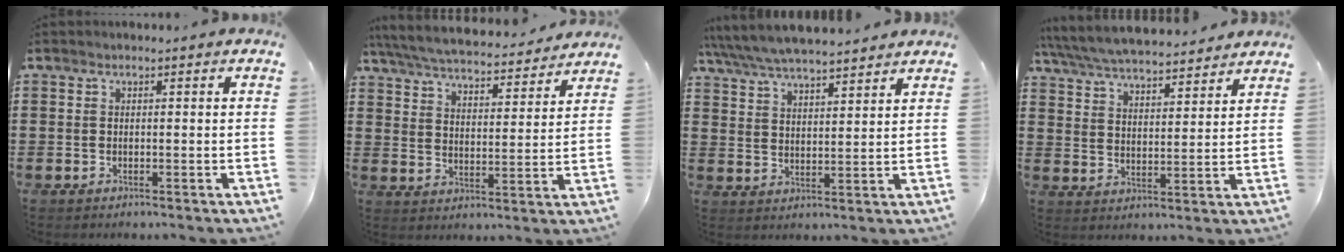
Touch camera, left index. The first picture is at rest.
{"total": 5.6, "force": [5.5, 0.1, 1.3], "torque": [-0.054, -0.038, 0.092]}
{"total": 5.9, "force": [5.6, 0.6, 1.7], "torque": [-0.056, -0.023, 0.100]}
{"total": 5.9, "force": [5.7, 0.4, 1.4], "torque": [-0.054, -0.032, 0.097]}